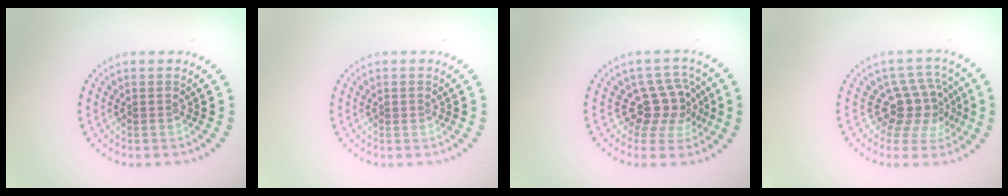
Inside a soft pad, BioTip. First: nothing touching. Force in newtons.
{"total": 0.6, "press": 0.6, "slide": 0.2}
{"total": 3.7, "press": 3.0, "slide": 2.0}
{"total": 3.9, "press": 3.2, "slide": 2.3}